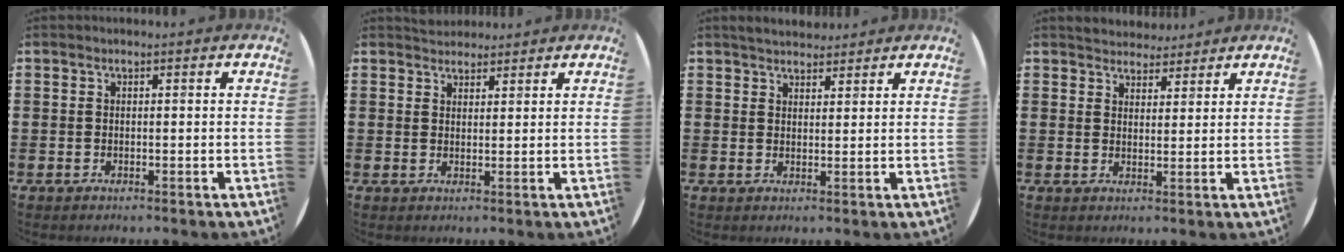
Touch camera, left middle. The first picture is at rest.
{"total": 2.3, "force": [2.2, 0.7, -0.1], "torque": [-0.002, 0.002, 0.042]}
{"total": 2.9, "force": [2.8, 0.7, 0.2], "torque": [-0.002, -0.005, 0.051]}
{"total": 3.4, "force": [3.3, 0.8, -0.1], "torque": [0.002, -0.012, 0.060]}